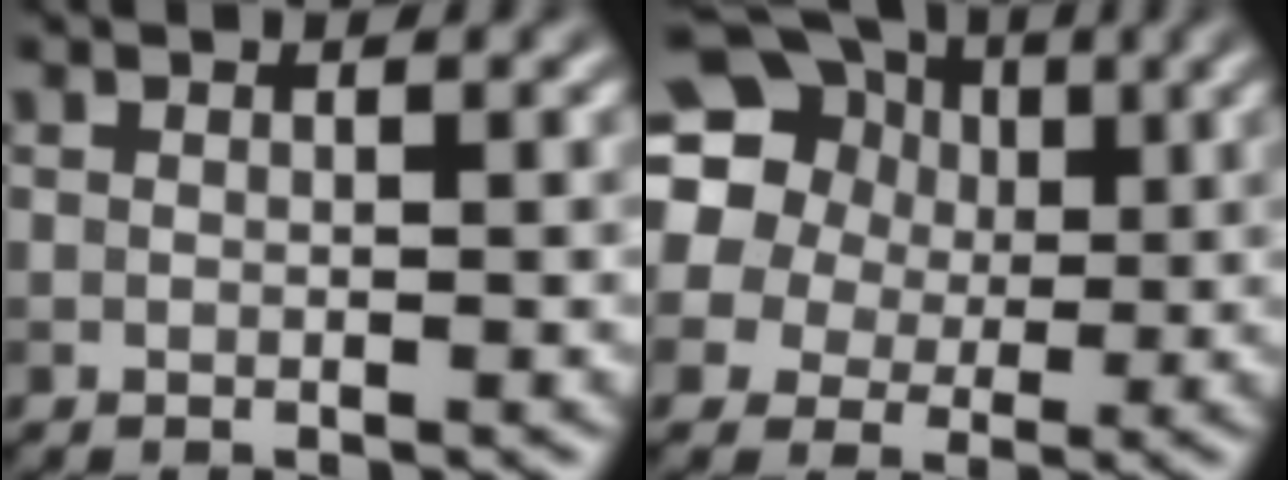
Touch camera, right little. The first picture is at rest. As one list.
[{"total": 19.1, "force": [6.9, 16.4, 6.9], "torque": [-0.193, 0.043, 0.099]}]